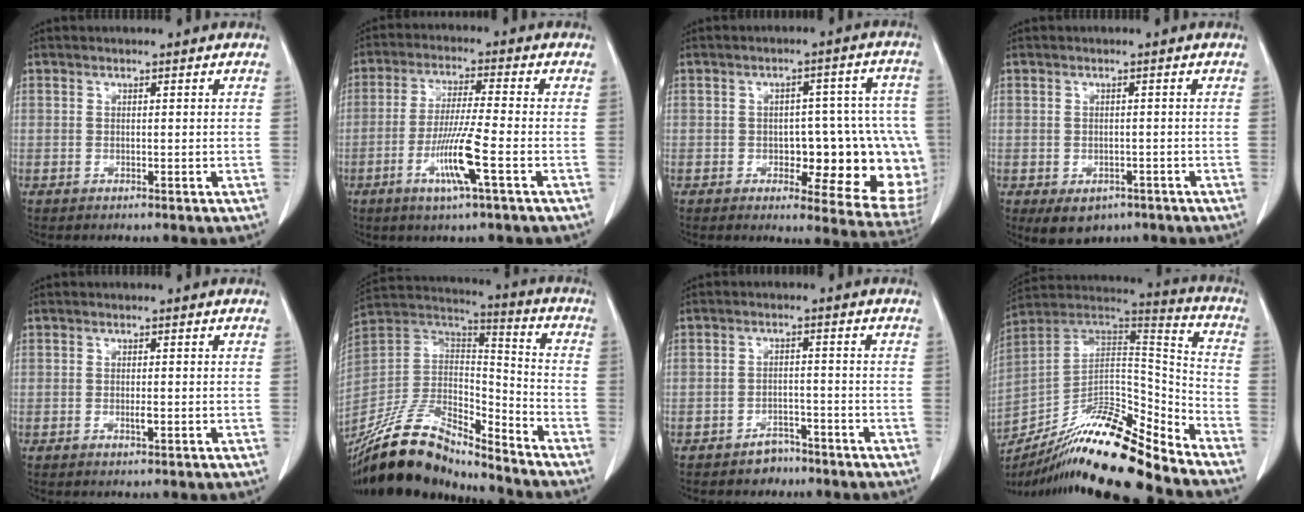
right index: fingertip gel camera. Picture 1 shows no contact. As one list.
[{"total": 8.6, "force": [-3.3, -0.5, 7.9], "torque": [-0.155, -0.013, -0.062]}, {"total": 17.3, "force": [-3.3, 6.8, 15.5], "torque": [-0.124, 0.025, -0.019]}, {"total": 4.8, "force": [-2.9, 3.3, 2.0], "torque": [-0.024, -0.002, -0.031]}, {"total": 0.9, "force": [-0.3, 0.1, 0.8], "torque": [-0.019, -0.001, -0.002]}, {"total": 19.9, "force": [-17.0, 4.7, 9.2], "torque": [-0.186, 0.019, -0.312]}, {"total": 3.4, "force": [-2.7, 1.9, 0.8], "torque": [-0.014, 0.008, -0.034]}, {"total": 19.7, "force": [-16.1, 1.5, 11.2], "torque": [-0.207, 0.016, -0.290]}]